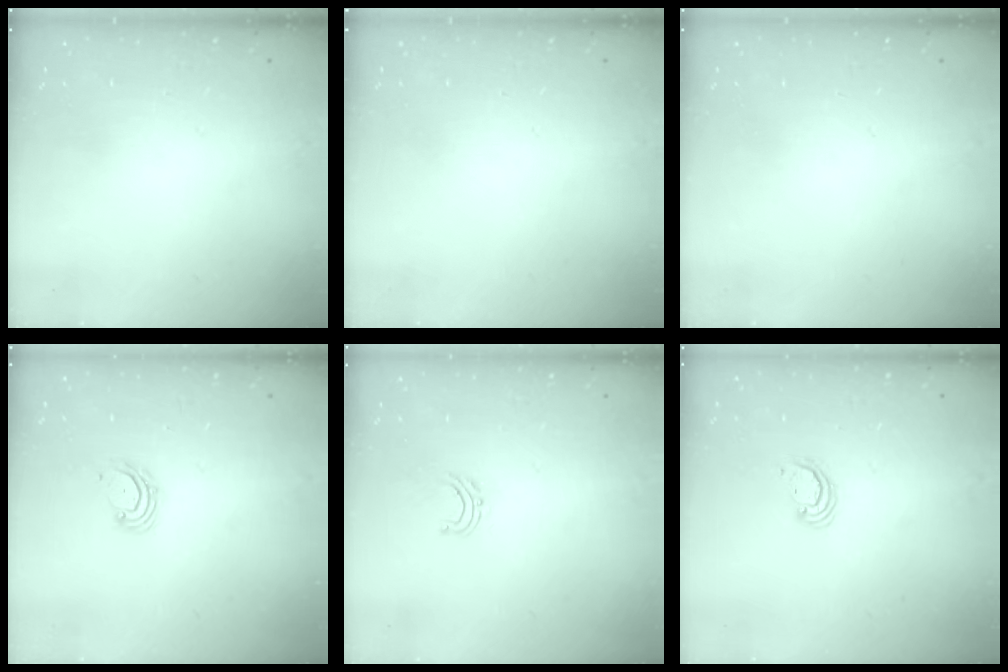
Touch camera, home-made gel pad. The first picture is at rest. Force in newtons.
{"total": 0.0}
{"total": 0.0}
{"total": 4.2, "press": 4.2, "slide": 0.5}
{"total": 4.3, "press": 4.3, "slide": 0.3}
{"total": 2.4, "press": 2.4, "slide": 0.3}